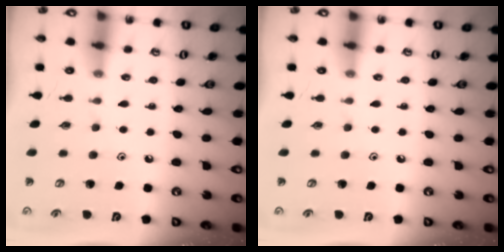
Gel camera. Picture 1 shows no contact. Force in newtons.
{"total": 0.0}